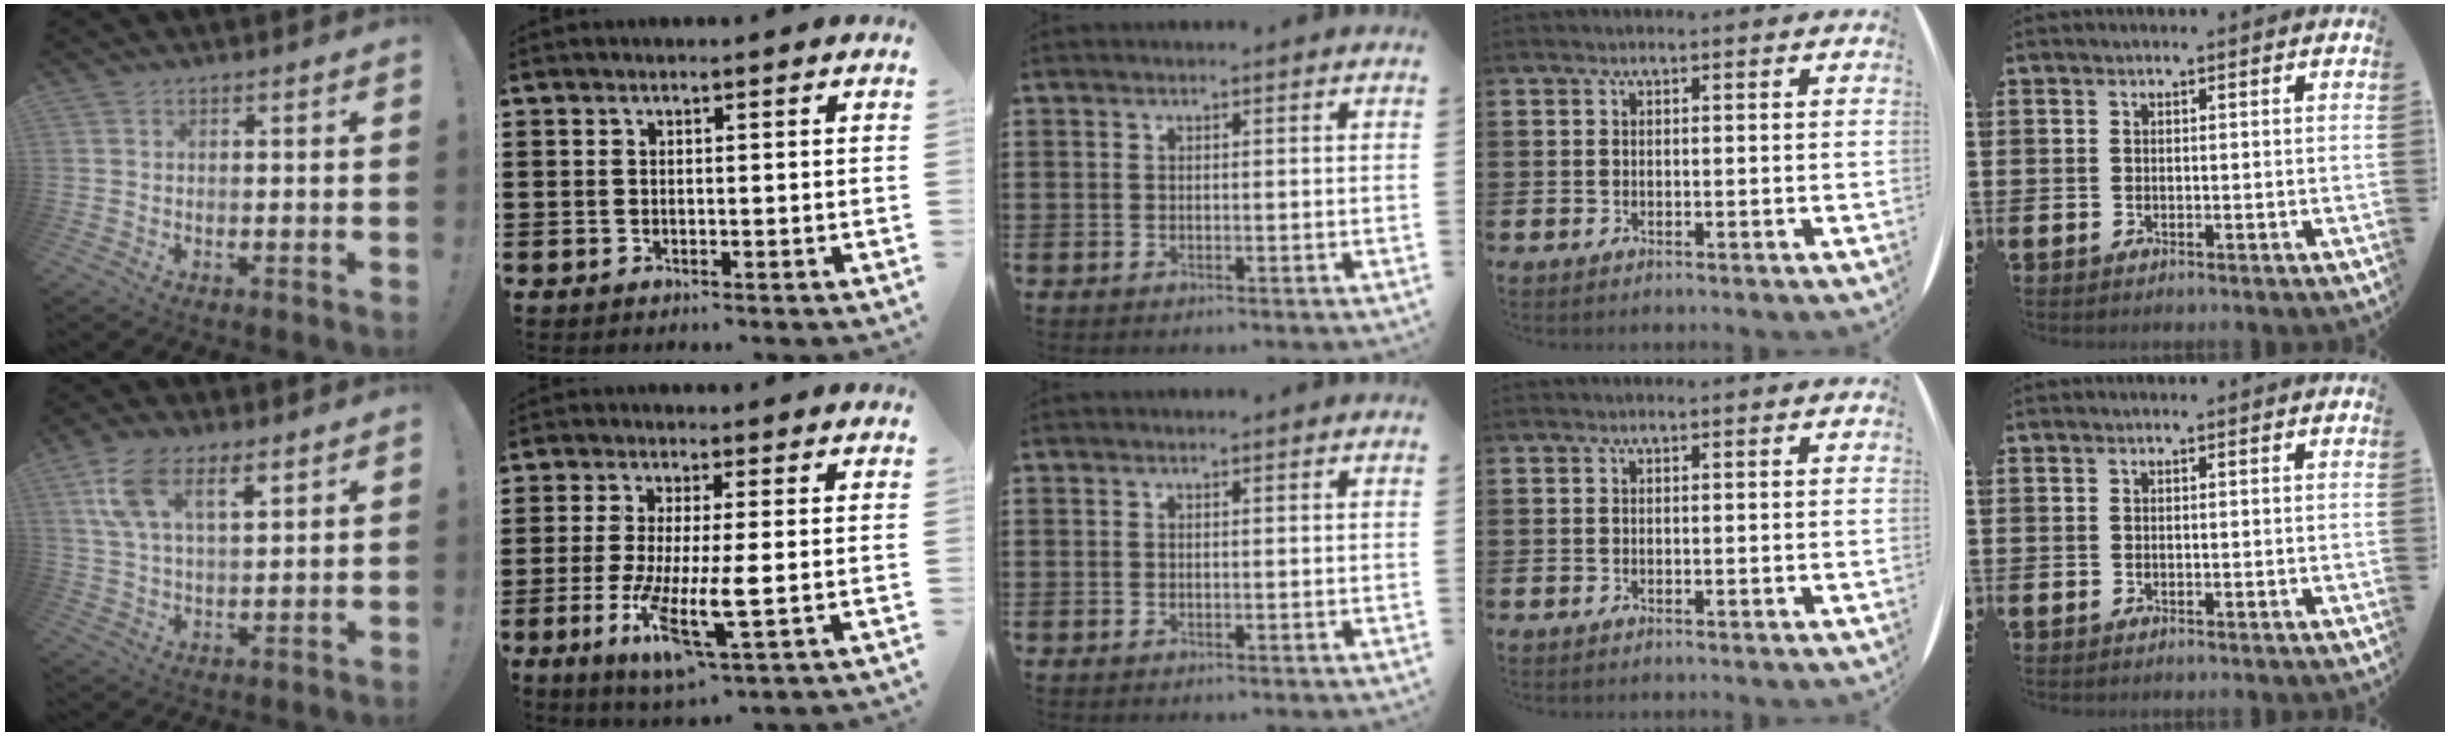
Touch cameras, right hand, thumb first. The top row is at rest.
{"thumb": {"total": 11.4, "force": [6.6, 5.2, 7.7], "torque": [-0.136, -0.014, 0.123]}, "index": {"total": 9.2, "force": [-2.4, 1.3, 8.8], "torque": [-0.179, -0.026, -0.041]}}